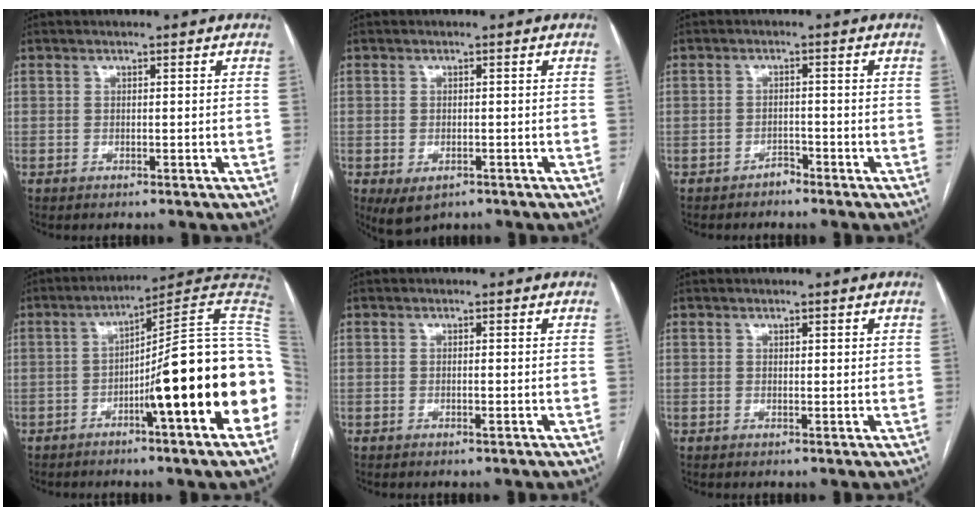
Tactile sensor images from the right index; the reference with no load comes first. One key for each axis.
{"total": 3.7, "fx": -1.7, "fy": 2.2, "fz": 2.5, "tx": -0.047, "ty": -0.007, "tz": -0.016}
{"total": 1.6, "fx": -1.4, "fy": 0.8, "fz": 0.2, "tx": 0.001, "ty": 0.004, "tz": -0.024}
{"total": 18.7, "fx": -3.7, "fy": -0.3, "fz": 18.3, "tx": -0.171, "ty": 0.029, "tz": -0.055}
{"total": 0.6, "fx": -0.2, "fy": 0.0, "fz": 0.5, "tx": -0.007, "ty": 0.000, "tz": -0.002}
{"total": 0.9, "fx": 0.5, "fy": 0.3, "fz": 0.7, "tx": -0.010, "ty": 0.001, "tz": 0.007}